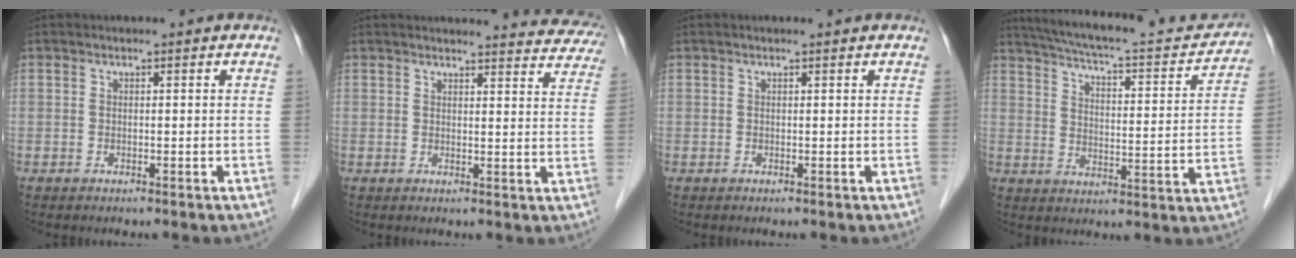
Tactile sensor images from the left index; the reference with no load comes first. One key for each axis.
{"total": 13.4, "fx": 13.0, "fy": 1.9, "fz": 2.4, "tx": 0.000, "ty": -0.051, "tz": 0.115}
{"total": 1.0, "fx": 1.0, "fy": 0.1, "fz": 0.3, "tx": -0.013, "ty": 0.007, "tz": 0.011}
{"total": 21.5, "fx": 19.3, "fy": 3.4, "fz": 8.6, "tx": -0.136, "ty": -0.010, "tz": 0.257}